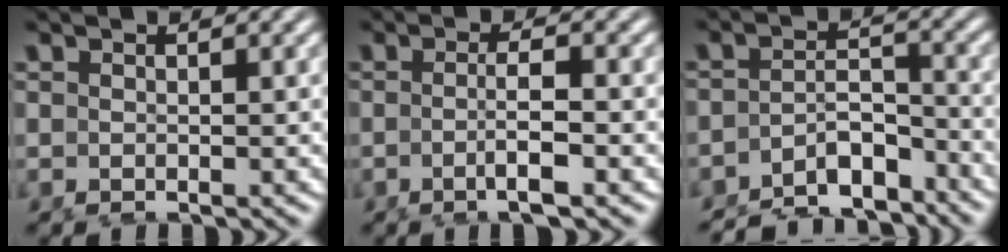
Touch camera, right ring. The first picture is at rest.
{"total": 3.0, "force": [-0.8, -0.7, 2.8], "torque": [-0.040, 0.003, -0.015]}
{"total": 6.8, "force": [-6.2, 2.0, 2.0], "torque": [-0.018, -0.017, -0.097]}